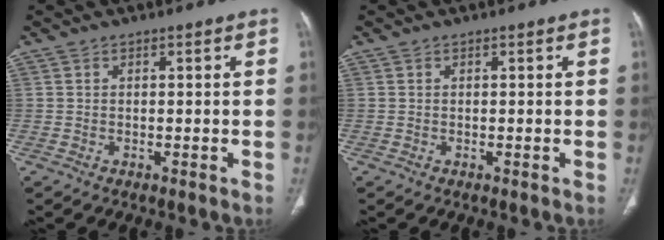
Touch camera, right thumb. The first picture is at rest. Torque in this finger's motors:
{"motor_torque": [0.00, 0.00, -0.01, 0.00, 0.00]}